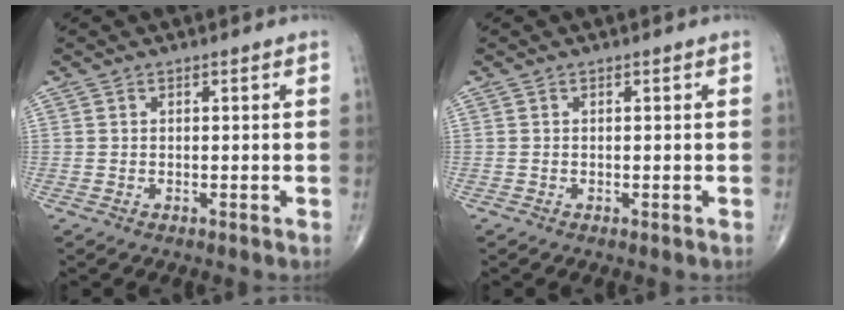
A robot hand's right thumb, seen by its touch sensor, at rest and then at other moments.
{"total": 0.0}